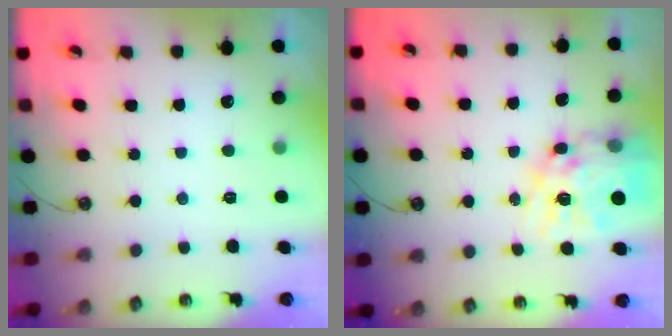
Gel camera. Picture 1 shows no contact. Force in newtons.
{"total": 17.4, "press": 17.3, "slide": 1.5}